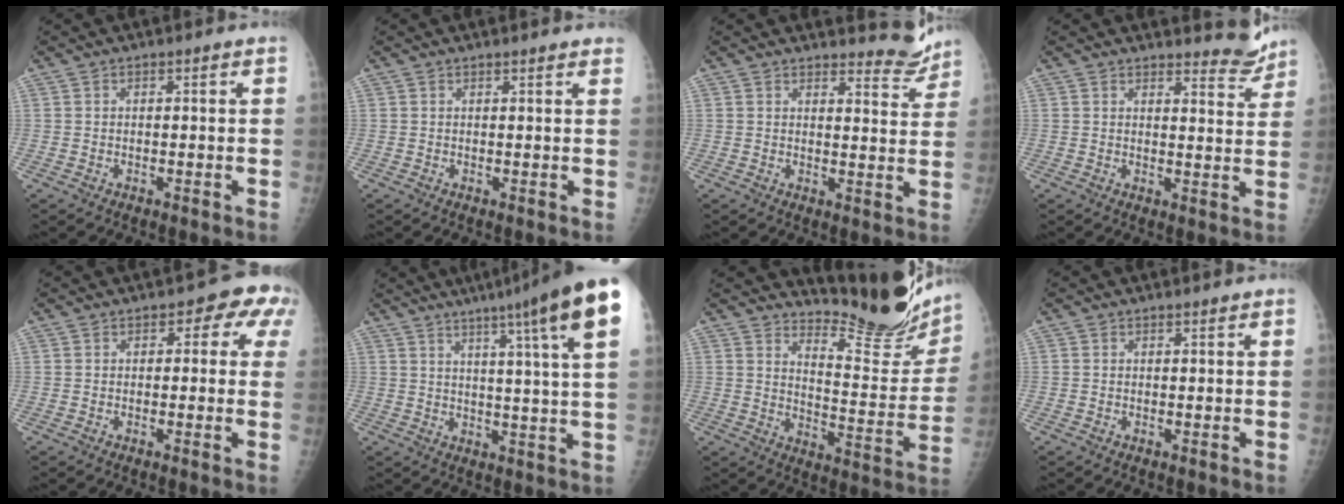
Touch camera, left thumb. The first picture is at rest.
{"total": 2.3, "force": [1.9, 0.3, 1.1], "torque": [-0.008, 0.000, 0.018]}
{"total": 5.3, "force": [5.2, 1.2, 0.3], "torque": [0.015, -0.053, 0.058]}
{"total": 4.9, "force": [4.8, 1.0, 0.5], "torque": [0.011, -0.049, 0.054]}
{"total": 5.1, "force": [1.4, 3.2, 3.6], "torque": [0.007, 0.007, 0.000]}
{"total": 17.8, "force": [10.1, 0.1, 14.7], "torque": [-0.199, -0.031, 0.112]}
{"total": 16.9, "force": [16.2, 2.7, 4.0], "torque": [-0.025, -0.169, 0.208]}
{"total": 0.0}